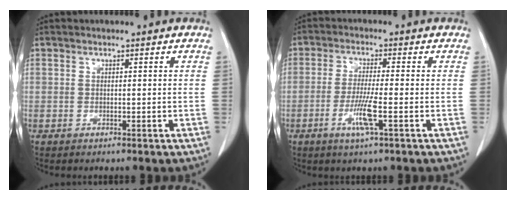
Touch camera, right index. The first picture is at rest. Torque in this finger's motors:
{"motor_torque": [-0.05, 0.09, 0.04, 0.01]}